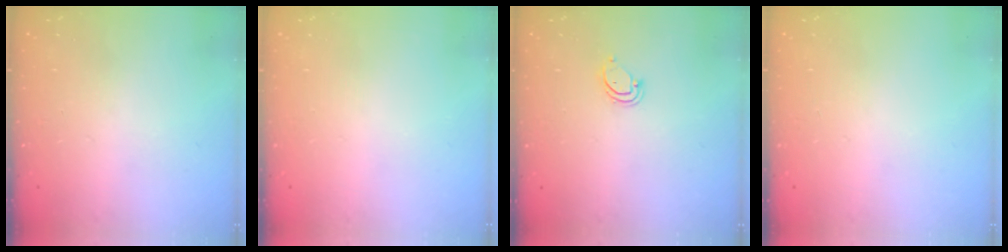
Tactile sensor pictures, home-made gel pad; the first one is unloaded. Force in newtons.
{"total": 0.0}
{"total": 3.6, "press": 3.6, "slide": 0.2}
{"total": 0.0}